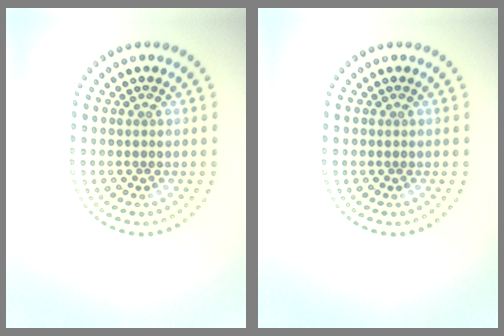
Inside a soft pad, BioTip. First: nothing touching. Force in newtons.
{"total": 0.0}